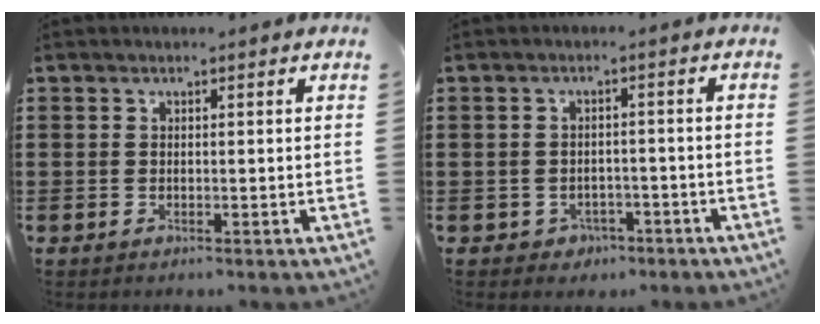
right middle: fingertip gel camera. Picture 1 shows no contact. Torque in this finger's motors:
{"motor_torque": [0.08, -0.16, 0.06, -0.01]}